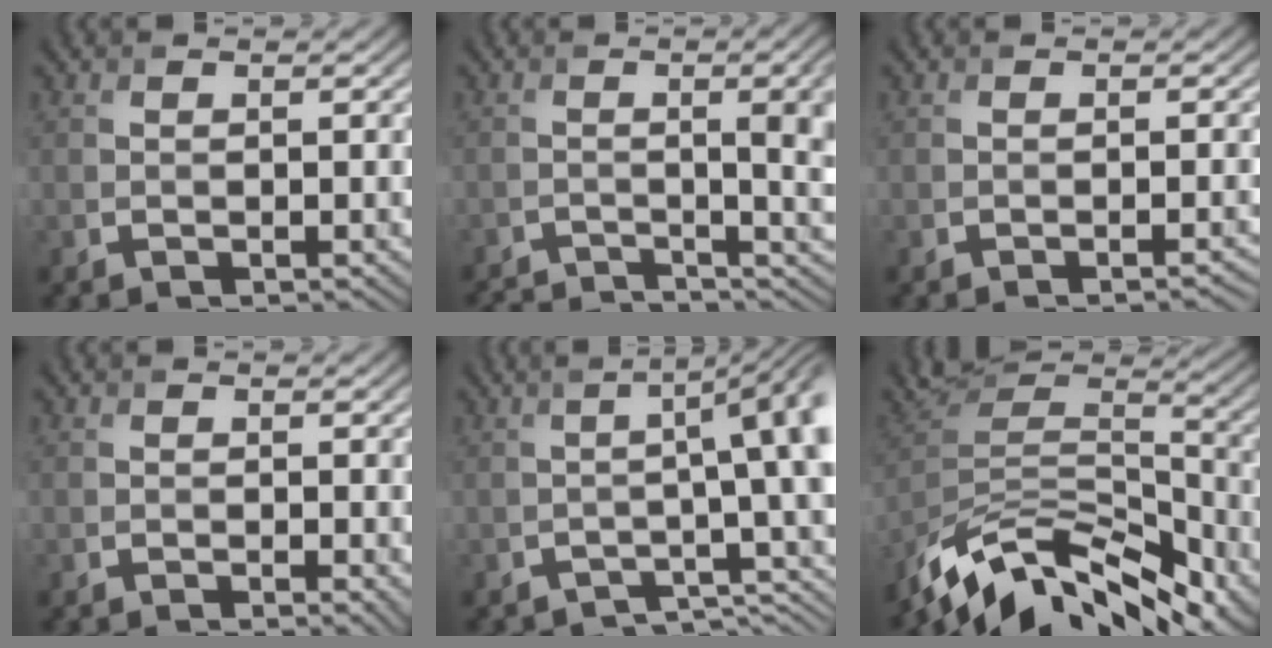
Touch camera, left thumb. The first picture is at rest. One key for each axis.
{"total": 8.9, "fx": -3.5, "fy": 2.4, "fz": 7.8, "tx": -0.084, "ty": -0.011, "tz": -0.044}
{"total": 1.1, "fx": -0.6, "fy": 0.3, "fz": 0.8, "tx": 0.001, "ty": 0.004, "tz": -0.017}
{"total": 1.0, "fx": -0.2, "fy": 0.2, "fz": 0.9, "tx": -0.013, "ty": -0.001, "tz": -0.003}
{"total": 8.4, "fx": -2.9, "fy": 2.3, "fz": 7.5, "tx": -0.079, "ty": 0.010, "tz": -0.043}
{"total": 13.8, "fx": -10.8, "fy": 5.3, "fz": 6.7, "tx": -0.158, "ty": 0.009, "tz": -0.183}